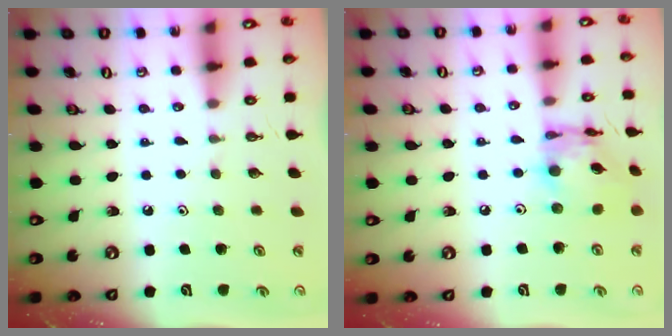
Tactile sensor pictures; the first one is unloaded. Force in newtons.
{"total": 12.5, "press": 12.5, "slide": 1.1}